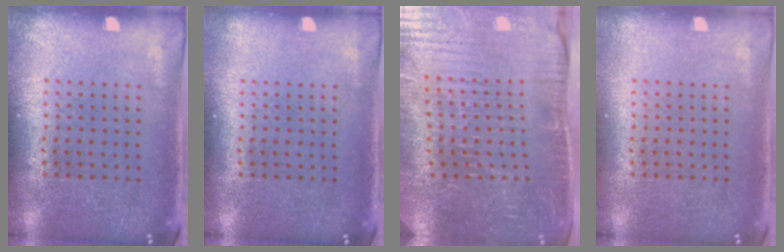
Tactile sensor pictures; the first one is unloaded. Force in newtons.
{"total": 0.0}
{"total": 4.4, "press": 4.4, "slide": 0.5}
{"total": 0.0}